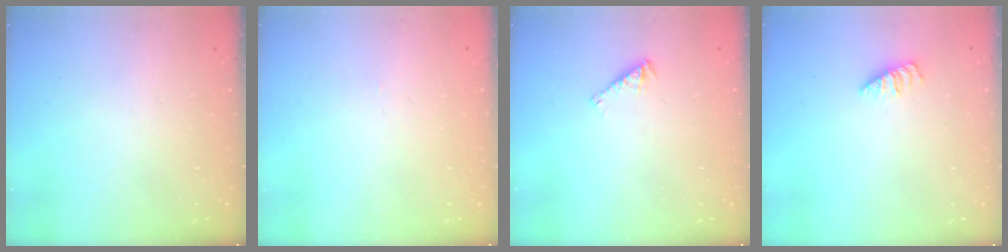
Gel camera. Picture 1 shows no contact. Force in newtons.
{"total": 0.0}
{"total": 2.5, "press": 2.5, "slide": 0.5}
{"total": 1.2, "press": 1.1, "slide": 0.2}